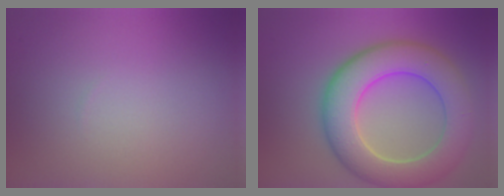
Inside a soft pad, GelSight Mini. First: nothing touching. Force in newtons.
{"total": 8.8, "press": 8.8, "slide": 0.7}